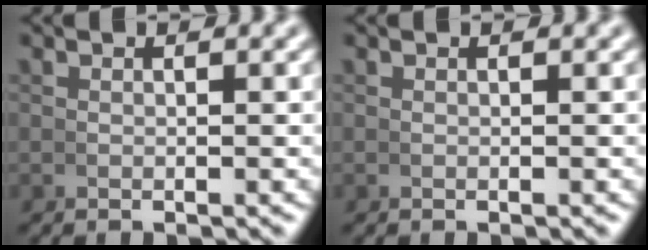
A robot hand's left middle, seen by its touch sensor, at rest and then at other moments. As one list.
[{"total": 0.0}]